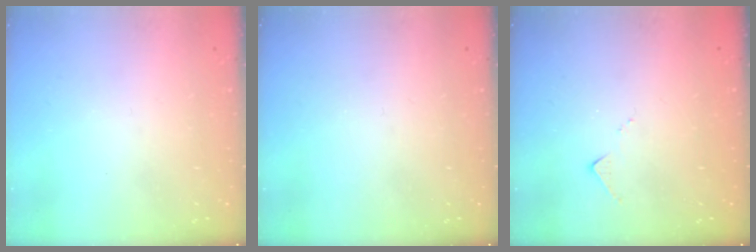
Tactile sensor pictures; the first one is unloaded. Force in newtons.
{"total": 0.0}
{"total": 6.3, "press": 6.3, "slide": 0.8}